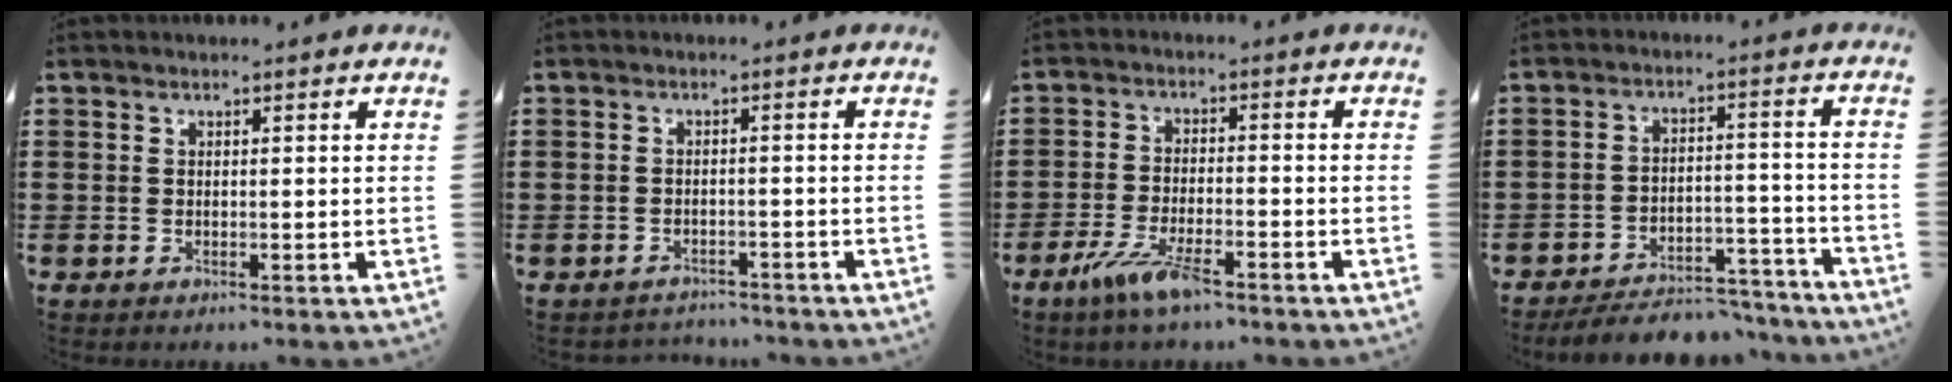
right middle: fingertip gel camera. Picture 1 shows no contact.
{"total": 1.9, "force": [-1.8, 0.3, -0.3], "torque": [-0.002, 0.001, -0.043]}
{"total": 6.7, "force": [-4.3, 1.4, 5.0], "torque": [-0.112, -0.015, -0.079]}
{"total": 5.8, "force": [-5.6, 1.1, 1.2], "torque": [-0.022, 0.013, -0.110]}